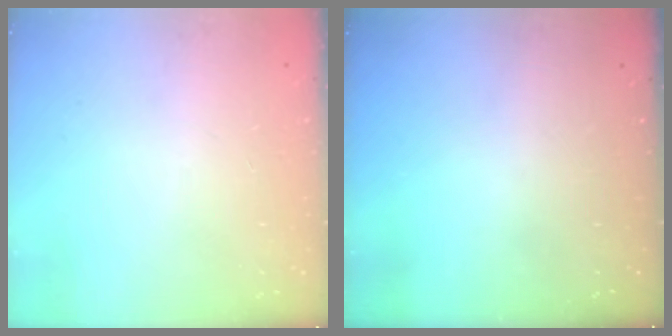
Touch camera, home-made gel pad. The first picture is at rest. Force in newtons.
{"total": 0.0}